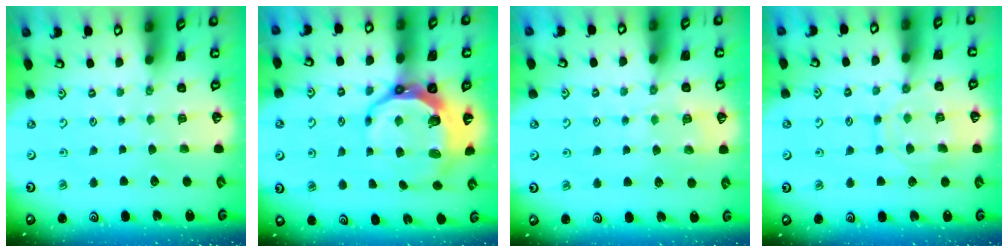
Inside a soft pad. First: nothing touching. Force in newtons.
{"total": 12.1, "press": 11.2, "slide": 4.6}
{"total": 5.8, "press": 5.7, "slide": 0.6}
{"total": 11.3, "press": 11.3, "slide": 0.8}